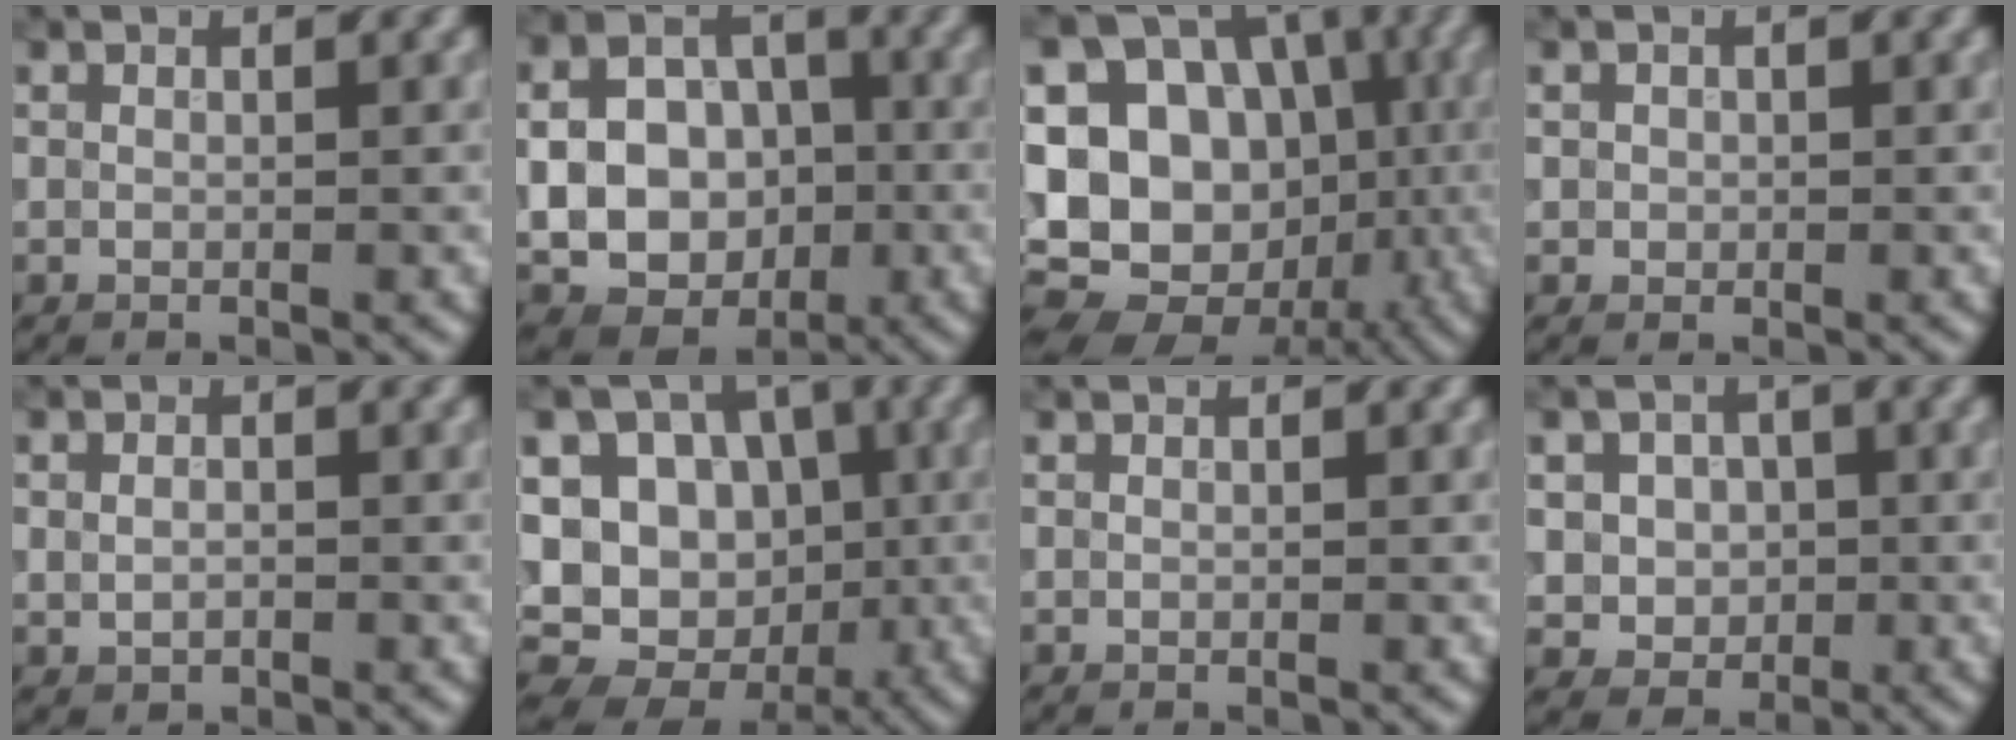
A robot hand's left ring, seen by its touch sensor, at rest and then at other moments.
{"total": 10.9, "force": [-1.1, 9.0, 6.1], "torque": [-0.092, -0.008, -0.029]}
{"total": 16.4, "force": [-1.7, 13.5, 9.2], "torque": [-0.157, 0.004, -0.039]}
{"total": 0.8, "force": [0.1, 0.7, 0.1], "torque": [0.005, -0.003, 0.000]}
{"total": 1.1, "force": [-0.1, 0.9, 0.7], "torque": [-0.011, -0.002, -0.002]}
{"total": 14.6, "force": [-1.2, 12.9, 6.6], "torque": [-0.115, 0.018, -0.031]}
{"total": 0.0}
{"total": 4.6, "force": [0.6, 4.1, 1.9], "torque": [-0.018, 0.010, 0.001]}